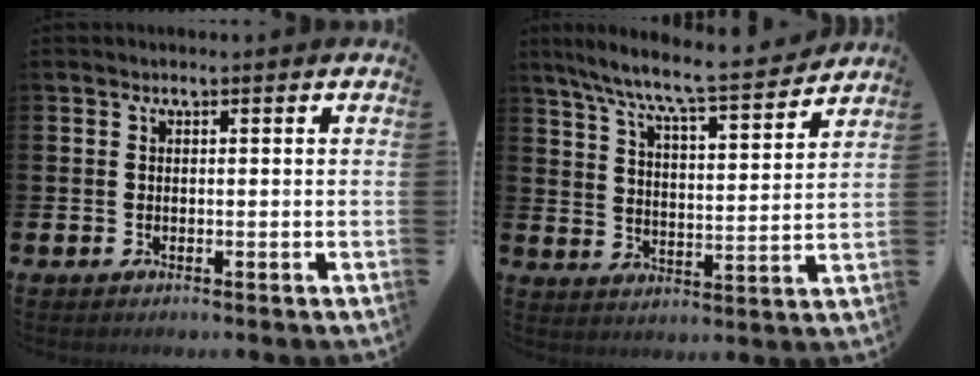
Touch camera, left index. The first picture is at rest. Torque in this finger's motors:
{"motor_torque": [0.61, -0.69, 0.27, 0.09]}